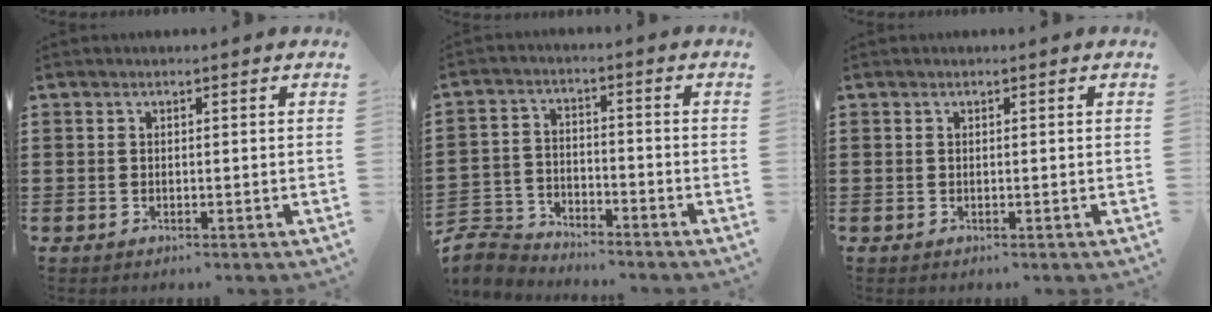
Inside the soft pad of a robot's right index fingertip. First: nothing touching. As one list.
[{"total": 5.4, "force": [-5.3, 1.2, 0.3], "torque": [-0.028, 0.002, -0.111]}, {"total": 0.0}]